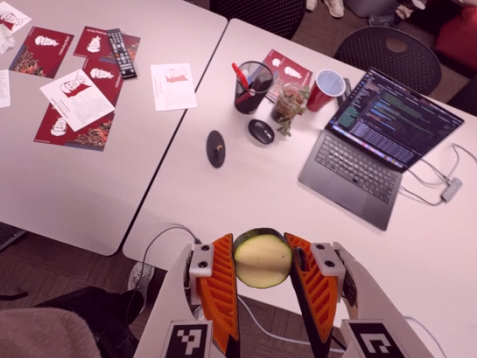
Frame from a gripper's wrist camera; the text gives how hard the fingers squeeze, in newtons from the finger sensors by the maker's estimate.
{"total": 11.5, "left": 11.5, "right": 11.5}